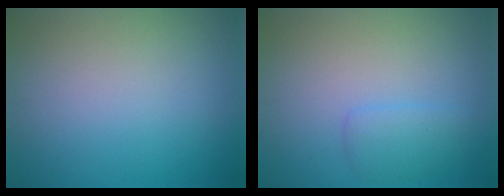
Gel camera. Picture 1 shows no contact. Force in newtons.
{"total": 1.9, "press": 1.9, "slide": 0.1}